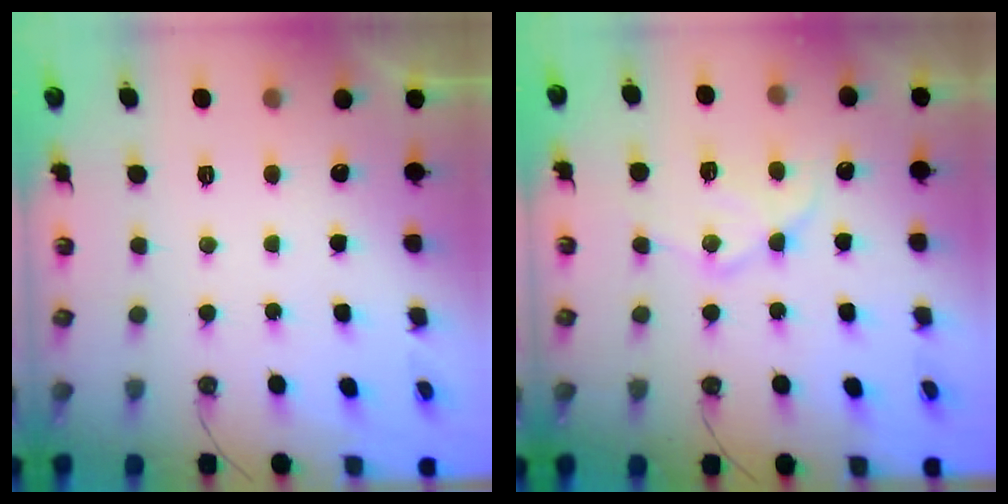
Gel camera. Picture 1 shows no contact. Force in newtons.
{"total": 13.1, "press": 13.1, "slide": 1.2}